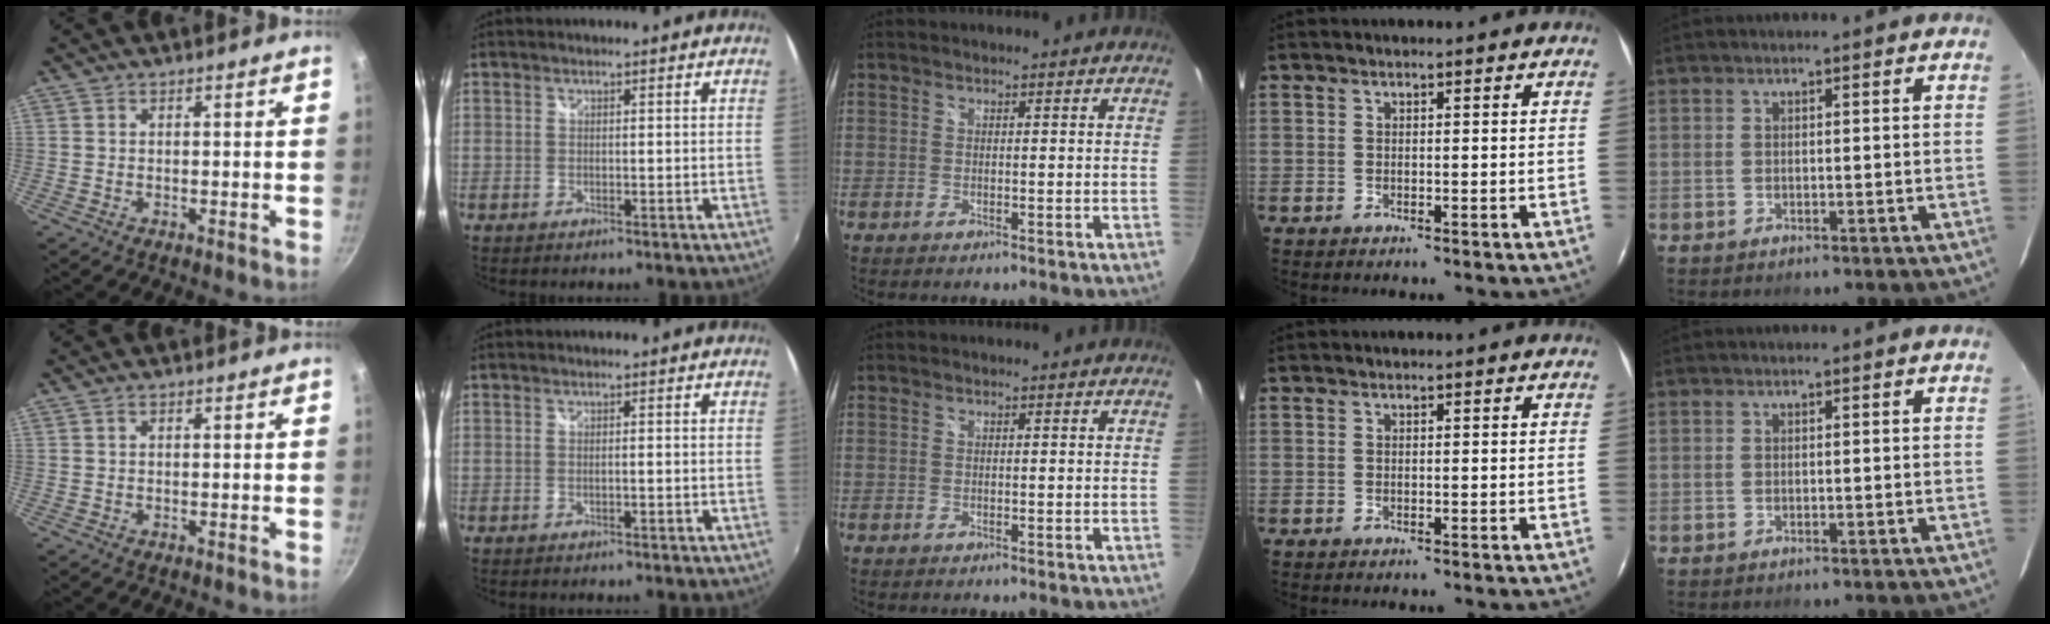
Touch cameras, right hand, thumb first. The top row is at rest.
{"thumb": {"total": 0.7, "force": [0.3, 0.4, 0.5], "torque": [-0.010, 0.003, 0.006]}, "index": {"total": 0.7, "force": [-0.4, 0.1, 0.6], "torque": [-0.009, 0.001, -0.007]}}